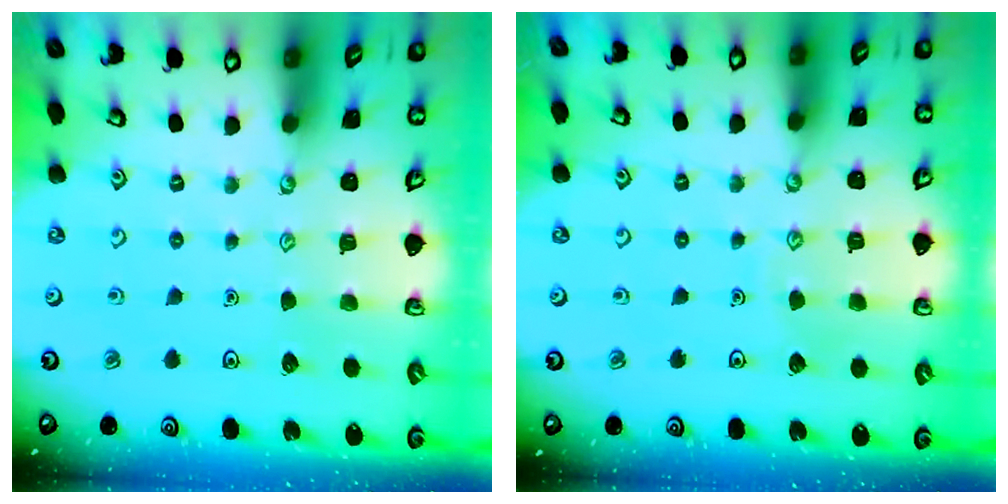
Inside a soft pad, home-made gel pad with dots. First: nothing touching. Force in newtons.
{"total": 4.7, "press": 4.7, "slide": 0.5}